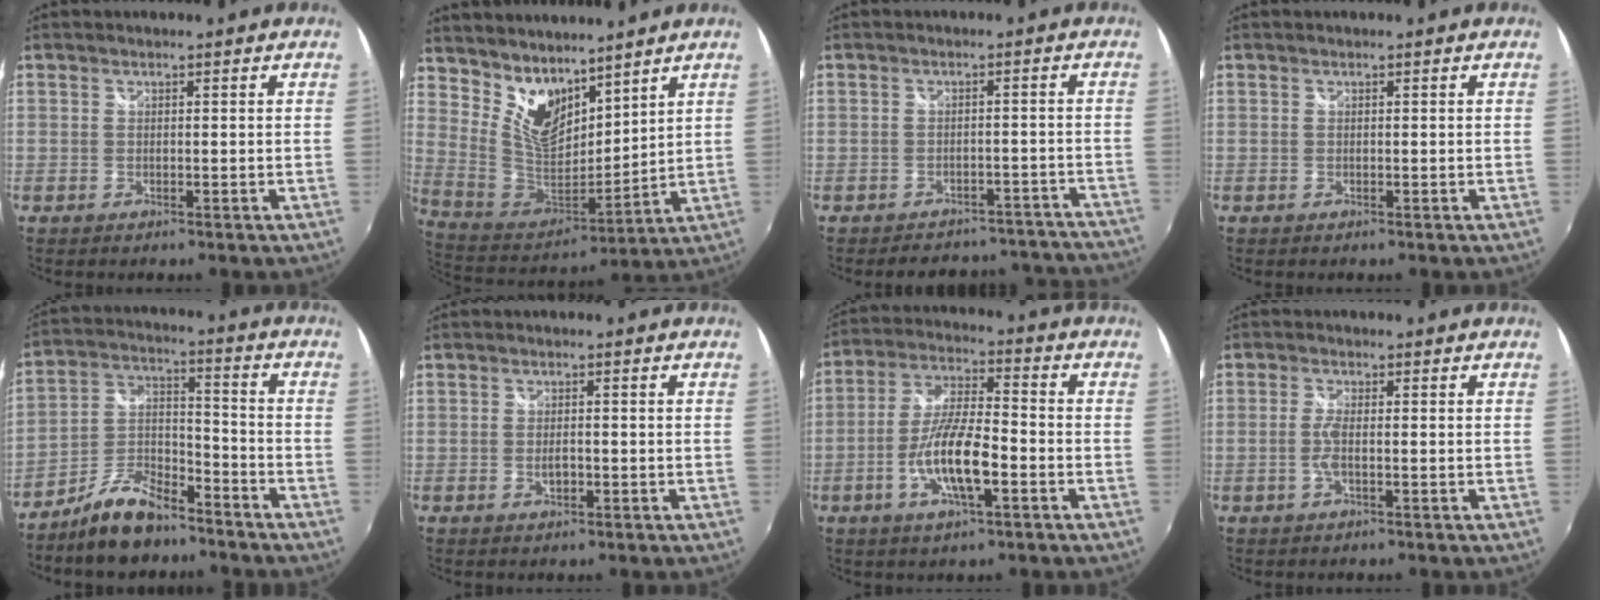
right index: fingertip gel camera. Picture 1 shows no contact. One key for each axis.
{"total": 13.1, "fx": 9.6, "fy": 6.4, "fz": 6.1, "tx": -0.126, "ty": -0.003, "tz": 0.195}
{"total": 14.8, "fx": -13.5, "fy": 5.4, "fz": 2.3, "tx": -0.038, "ty": 0.053, "tz": -0.146}
{"total": 0.0}
{"total": 11.3, "fx": -8.4, "fy": 4.7, "fz": 6.1, "tx": -0.133, "ty": 0.025, "tz": -0.151}
{"total": 2.0, "fx": -0.7, "fy": 1.1, "fz": 1.6, "tx": -0.027, "ty": -0.001, "tz": -0.011}
{"total": 11.7, "fx": -4.2, "fy": 3.0, "fz": 10.5, "tx": -0.214, "ty": -0.002, "tz": -0.079}
{"total": 2.7, "fx": -0.7, "fy": 0.3, "fz": 2.6, "tx": -0.057, "ty": -0.001, "tz": -0.015}